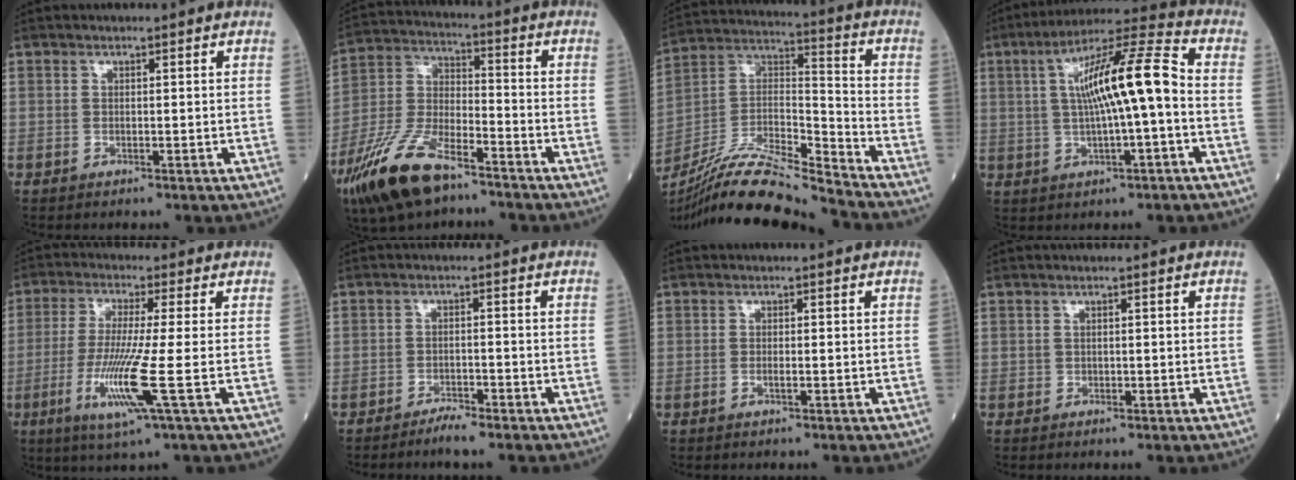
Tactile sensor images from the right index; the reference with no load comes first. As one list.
[{"total": 15.6, "force": [-10.4, 5.2, 10.4], "torque": [-0.225, -0.016, -0.197]}, {"total": 17.1, "force": [-15.7, -0.4, 6.9], "torque": [-0.134, 0.021, -0.290]}, {"total": 13.1, "force": [0.6, 1.3, 13.0], "torque": [-0.222, 0.025, 0.006]}, {"total": 10.1, "force": [-2.9, -1.1, 9.6], "torque": [-0.203, -0.028, -0.059]}, {"total": 2.8, "force": [-2.5, 0.1, 1.4], "torque": [-0.029, -0.003, -0.045]}, {"total": 0.8, "force": [-0.3, 0.1, 0.8], "torque": [-0.013, 0.000, -0.006]}, {"total": 0.0}]